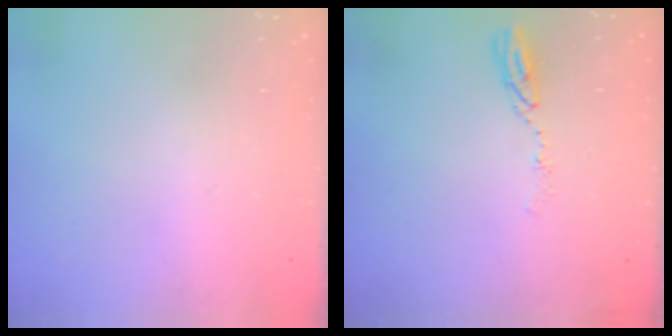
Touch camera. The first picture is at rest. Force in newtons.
{"total": 5.2, "press": 5.1, "slide": 0.4}